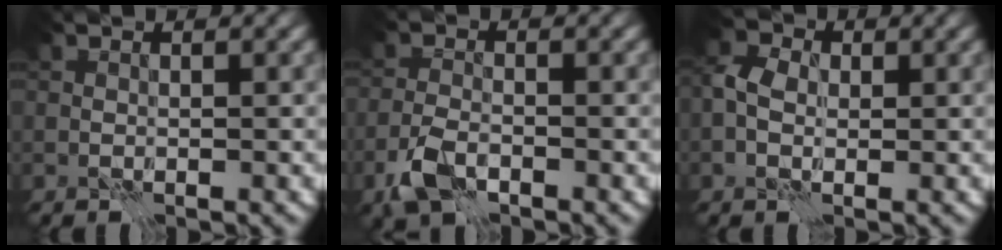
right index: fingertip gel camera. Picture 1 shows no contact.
{"total": 3.4, "force": [-2.2, 1.4, 2.1], "torque": [-0.047, -0.002, -0.053]}
{"total": 3.2, "force": [0.0, 2.4, 2.2], "torque": [-0.048, 0.011, -0.008]}